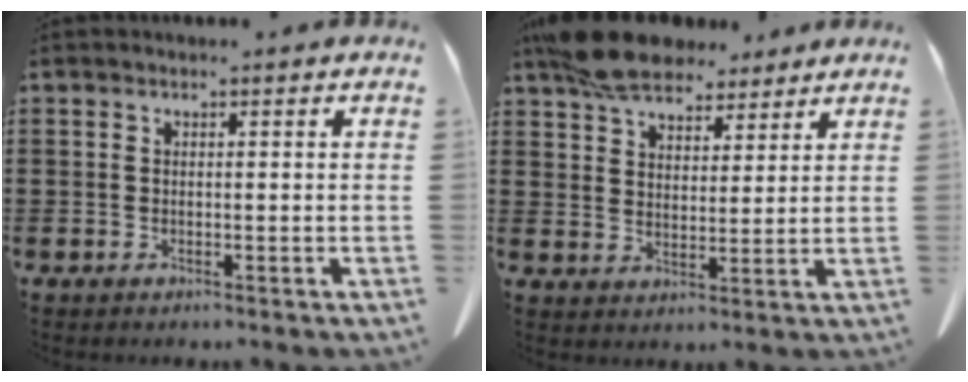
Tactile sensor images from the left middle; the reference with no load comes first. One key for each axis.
{"total": 9.4, "fx": 7.9, "fy": 3.6, "fz": 3.6, "tx": -0.089, "ty": -0.013, "tz": 0.150}